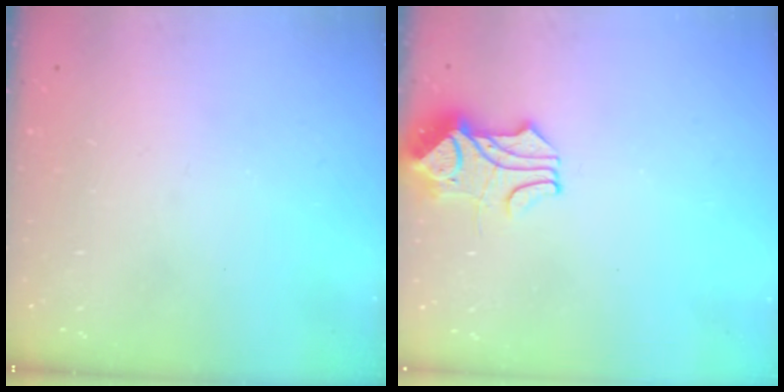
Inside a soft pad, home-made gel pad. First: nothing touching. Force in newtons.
{"total": 1.7, "press": 1.3, "slide": 1.2}